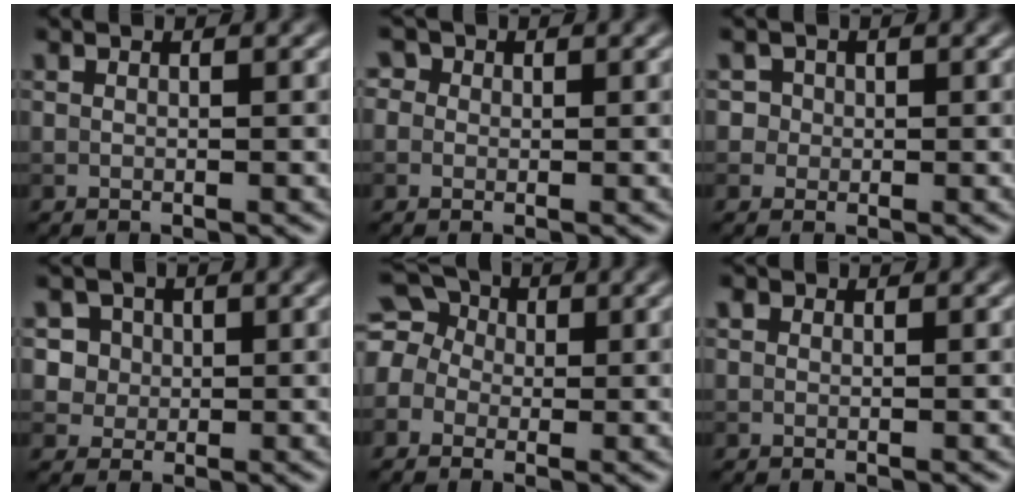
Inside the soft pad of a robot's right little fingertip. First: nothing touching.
{"total": 2.6, "force": [1.1, 2.1, 1.0], "torque": [0.000, 0.017, -0.009]}
{"total": 2.1, "force": [0.6, 1.9, 0.5], "torque": [0.011, 0.009, 0.006]}
{"total": 4.8, "force": [1.9, 4.0, 1.7], "torque": [-0.013, 0.017, 0.018]}
{"total": 6.2, "force": [1.2, 5.4, 2.9], "torque": [-0.060, 0.040, -0.024]}
{"total": 0.5, "force": [0.2, 0.5, 0.1], "torque": [0.004, -0.001, 0.001]}